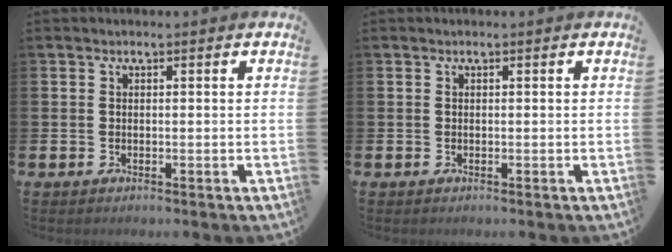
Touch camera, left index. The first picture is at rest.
{"total": 0.0}